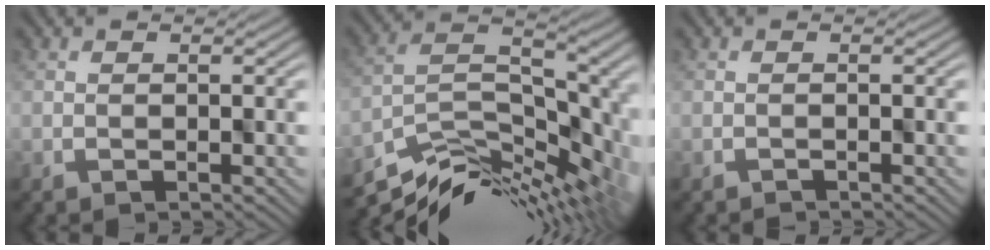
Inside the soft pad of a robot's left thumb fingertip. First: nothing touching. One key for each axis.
{"total": 9.3, "fx": -4.7, "fy": 4.0, "fz": 7.0, "tx": -0.126, "ty": -0.009, "tz": -0.079}
{"total": 0.8, "fx": -0.8, "fy": -0.1, "fz": -0.1, "tx": 0.002, "ty": 0.000, "tz": -0.013}